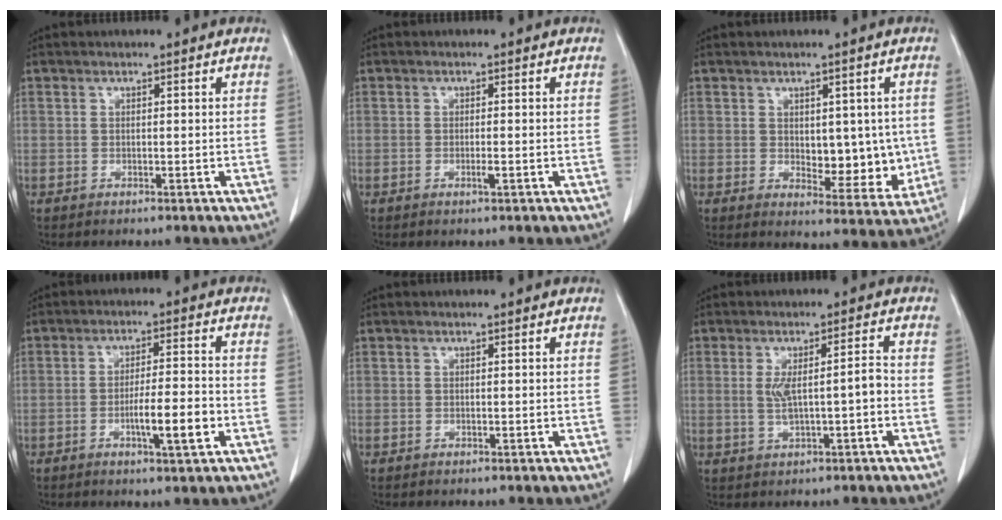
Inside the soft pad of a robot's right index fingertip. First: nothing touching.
{"total": 1.2, "force": [-0.4, 0.0, 1.1], "torque": [-0.022, -0.003, -0.007]}
{"total": 8.0, "force": [0.1, 4.2, 6.8], "torque": [-0.070, -0.007, 0.016]}
{"total": 6.8, "force": [-2.2, 0.5, 6.4], "torque": [-0.105, -0.004, -0.036]}
{"total": 0.0}
{"total": 5.1, "force": [-0.4, 0.8, 5.0], "torque": [-0.091, 0.009, 0.001]}